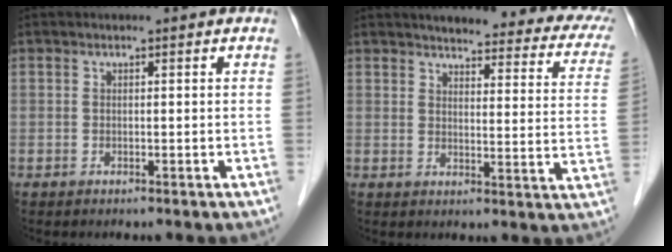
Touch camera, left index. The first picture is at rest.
{"total": 20.7, "force": [17.6, 4.6, 9.8], "torque": [-0.095, -0.023, 0.183]}